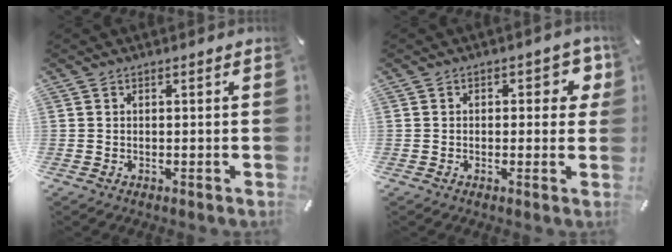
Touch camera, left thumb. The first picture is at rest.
{"total": 5.1, "force": [1.0, 3.0, 4.0], "torque": [-0.040, -0.002, 0.008]}